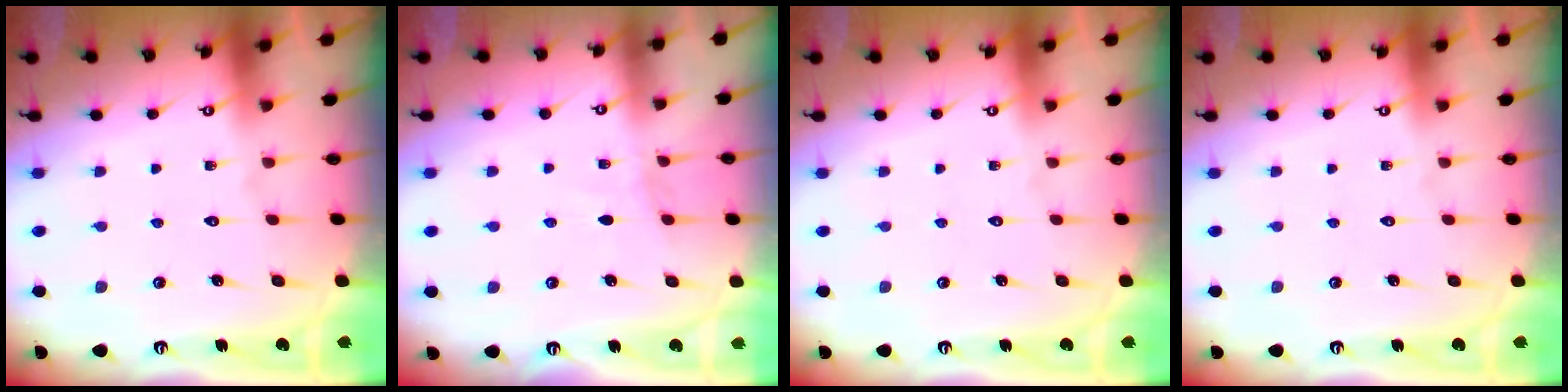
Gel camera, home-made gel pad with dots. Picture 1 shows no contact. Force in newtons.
{"total": 3.4, "press": 3.4, "slide": 0.4}
{"total": 0.0}
{"total": 0.0}